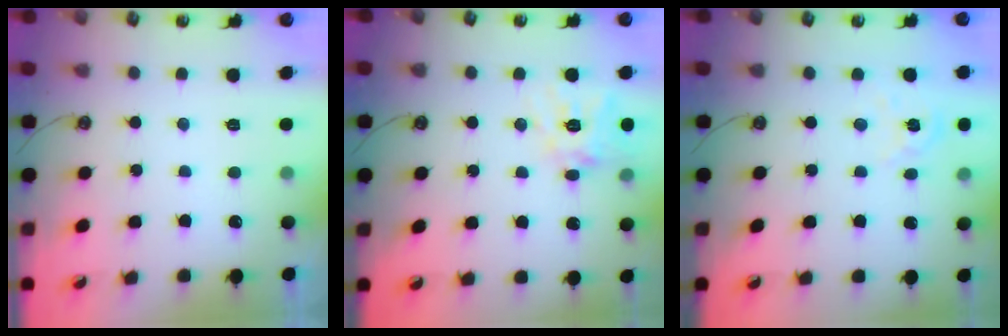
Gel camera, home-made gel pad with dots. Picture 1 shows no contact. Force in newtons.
{"total": 12.4, "press": 12.3, "slide": 1.6}
{"total": 2.7, "press": 2.7, "slide": 0.3}